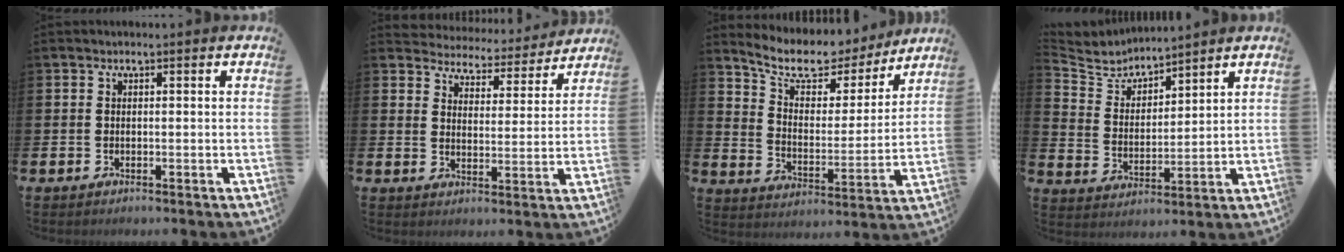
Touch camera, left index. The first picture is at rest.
{"total": 4.6, "force": [4.5, 1.0, 0.0], "torque": [-0.013, -0.043, 0.073]}
{"total": 9.1, "force": [7.9, 3.6, 2.9], "torque": [-0.088, -0.054, 0.136]}
{"total": 4.9, "force": [4.8, 0.9, 0.0], "torque": [-0.033, -0.035, 0.083]}